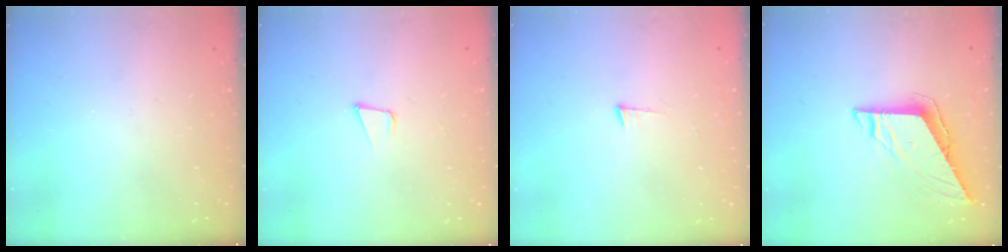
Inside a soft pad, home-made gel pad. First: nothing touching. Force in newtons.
{"total": 4.1, "press": 3.1, "slide": 2.7}
{"total": 2.8, "press": 2.7, "slide": 0.5}
{"total": 7.3, "press": 7.3, "slide": 0.3}